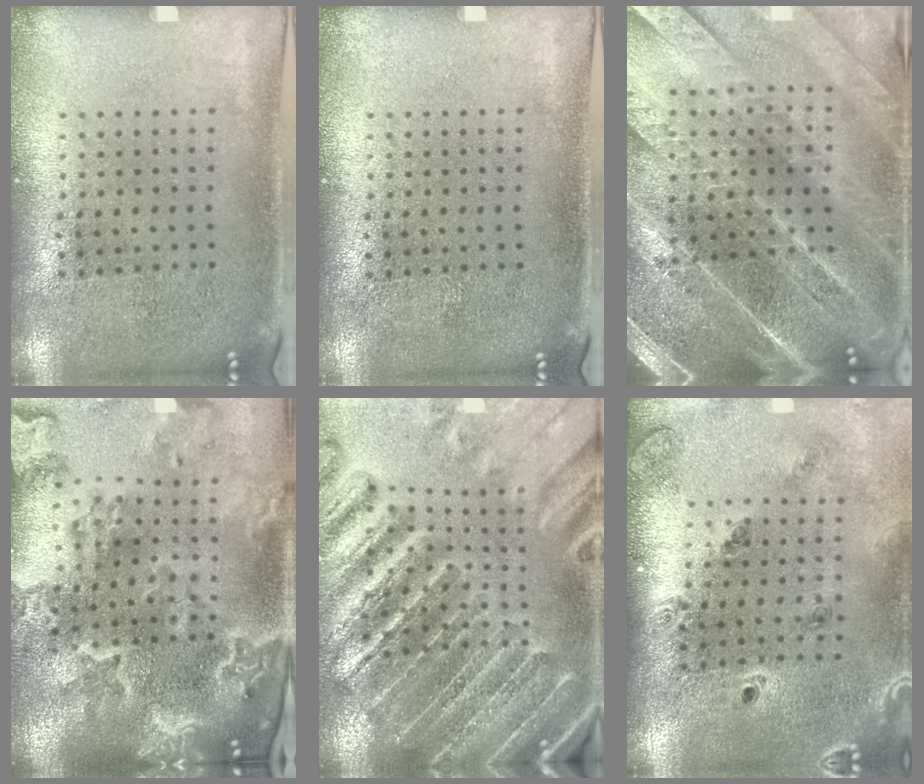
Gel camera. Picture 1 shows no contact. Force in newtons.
{"total": 0.0}
{"total": 5.2, "press": 4.5, "slide": 2.6}
{"total": 3.8, "press": 3.3, "slide": 1.8}
{"total": 3.4, "press": 3.3, "slide": 0.7}
{"total": 1.4, "press": 1.3, "slide": 0.2}